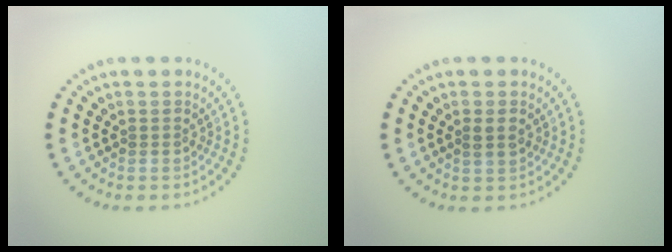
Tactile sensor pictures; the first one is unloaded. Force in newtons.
{"total": 1.4, "press": 1.4, "slide": 0.2}